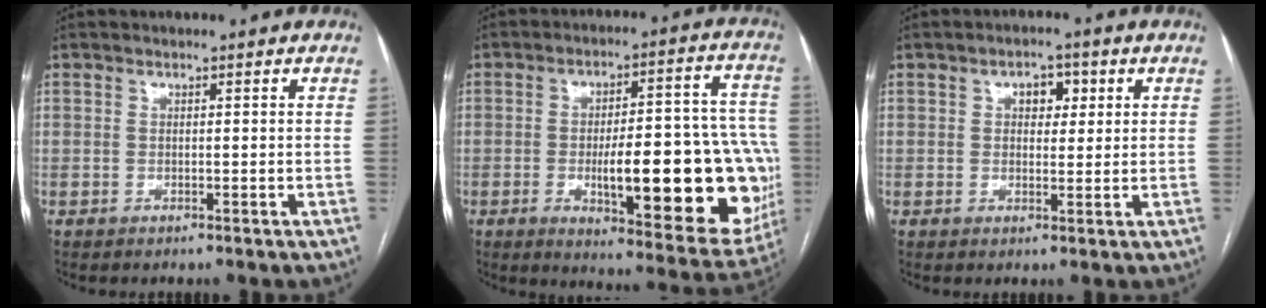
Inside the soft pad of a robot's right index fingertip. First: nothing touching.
{"total": 24.9, "force": [-4.8, 6.4, 23.6], "torque": [-0.241, 0.017, -0.044]}
{"total": 3.6, "force": [1.2, 2.2, 2.6], "torque": [-0.037, 0.012, 0.018]}